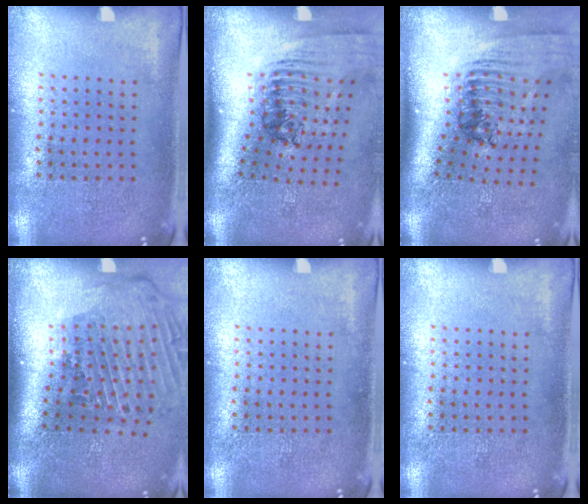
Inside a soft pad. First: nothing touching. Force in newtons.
{"total": 2.4, "press": 1.7, "slide": 1.7}
{"total": 2.3, "press": 1.6, "slide": 1.6}
{"total": 3.0, "press": 2.1, "slide": 2.2}
{"total": 0.0}
{"total": 0.0}